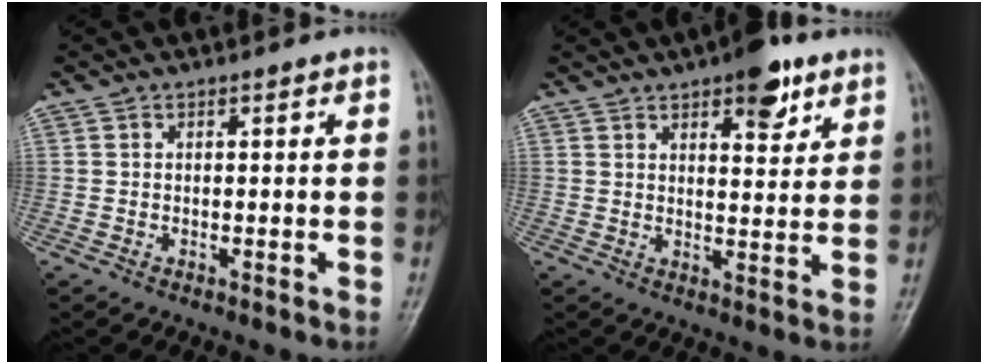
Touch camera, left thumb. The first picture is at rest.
{"total": 8.4, "force": [5.1, 3.5, 5.7], "torque": [-0.054, -0.023, 0.067]}